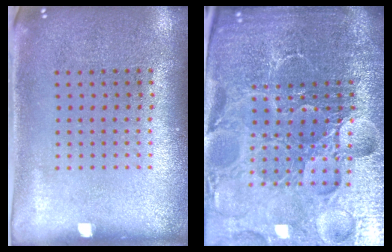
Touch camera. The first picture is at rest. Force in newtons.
{"total": 6.5, "press": 5.8, "slide": 3.0}